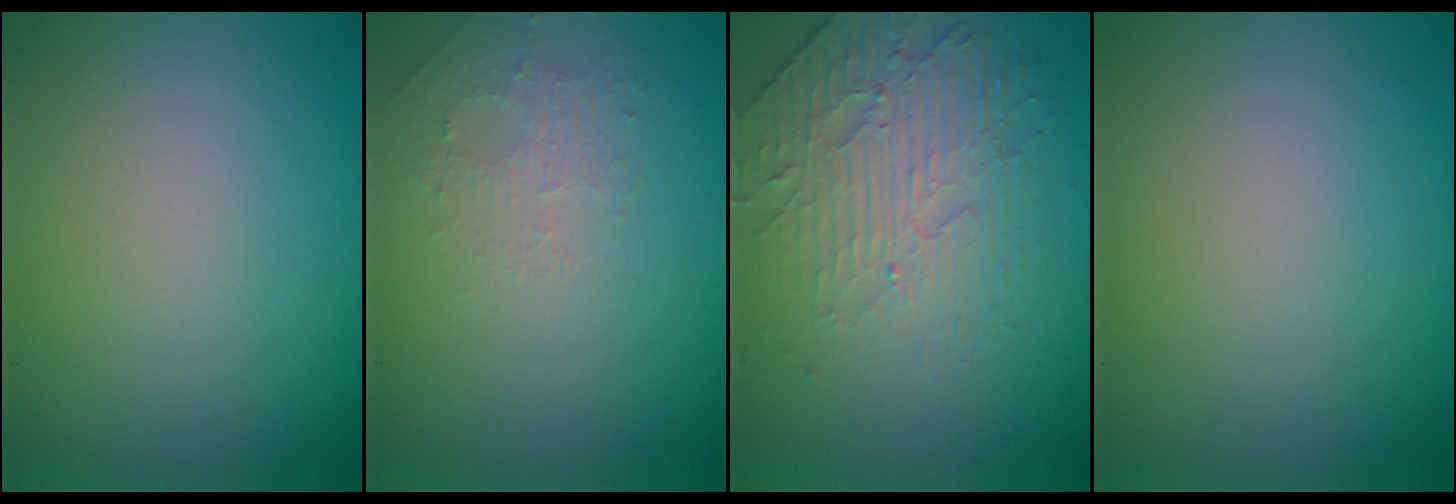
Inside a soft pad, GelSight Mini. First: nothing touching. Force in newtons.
{"total": 1.3, "press": 0.7, "slide": 1.2}
{"total": 4.5, "press": 3.4, "slide": 3.0}
{"total": 0.0}